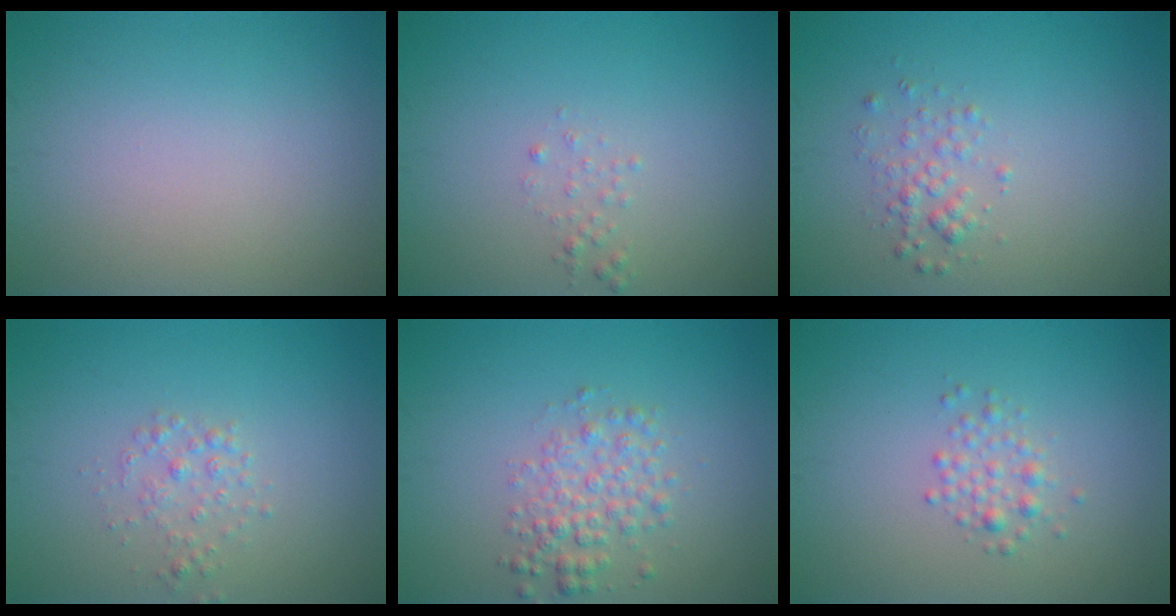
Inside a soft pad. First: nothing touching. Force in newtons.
{"total": 0.8, "press": 0.8, "slide": 0.1}
{"total": 1.5, "press": 1.5, "slide": 0.1}
{"total": 1.5, "press": 1.5, "slide": 0.0}
{"total": 2.9, "press": 2.9, "slide": 0.1}
{"total": 1.6, "press": 1.6, "slide": 0.0}